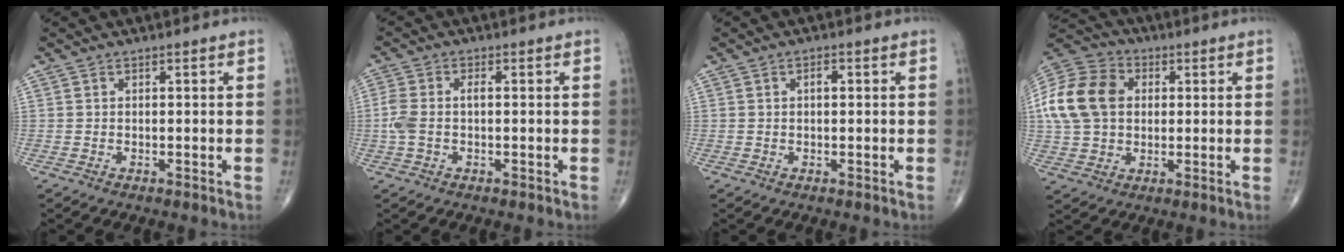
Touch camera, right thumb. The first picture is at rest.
{"total": 5.0, "force": [-0.4, 2.6, 4.3], "torque": [-0.121, 0.015, -0.009]}
{"total": 1.4, "force": [0.2, 0.7, 1.1], "torque": [-0.020, 0.003, 0.002]}
{"total": 16.0, "force": [2.3, 11.9, 10.4], "torque": [-0.197, 0.021, 0.038]}